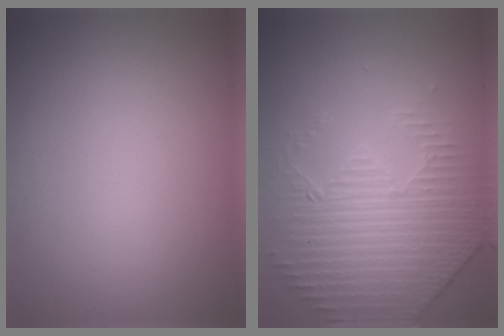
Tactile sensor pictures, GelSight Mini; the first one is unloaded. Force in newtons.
{"total": 4.5, "press": 3.6, "slide": 2.8}